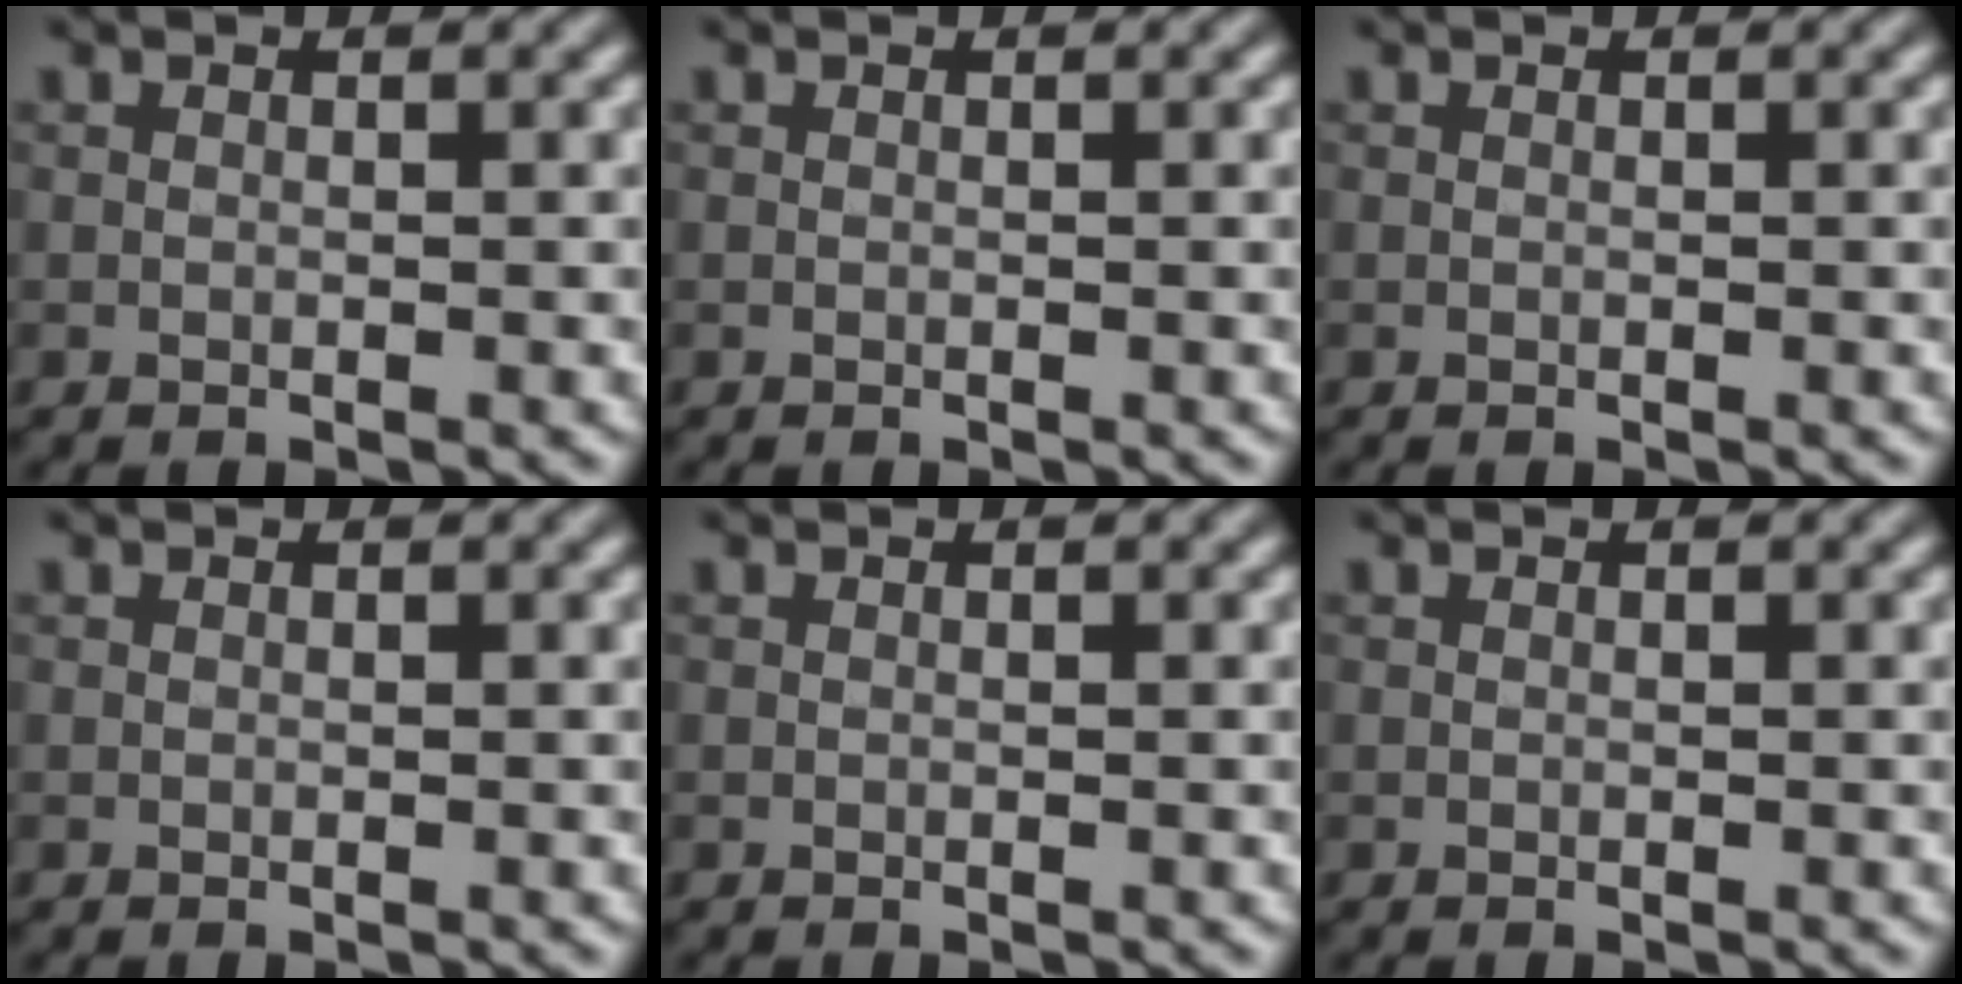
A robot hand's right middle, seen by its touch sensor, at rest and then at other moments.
{"total": 0.0}
{"total": 0.0}
{"total": 0.0}
{"total": 0.0}
{"total": 0.0}